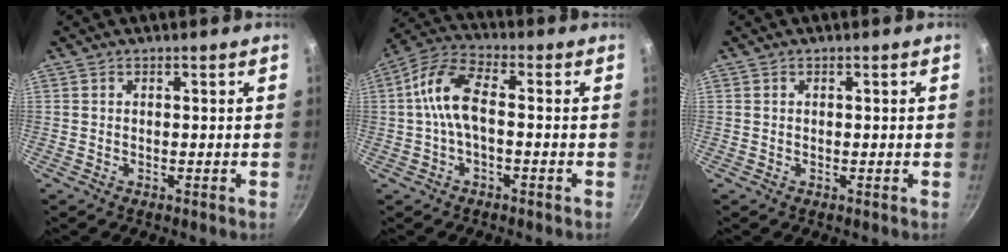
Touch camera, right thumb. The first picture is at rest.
{"total": 9.2, "force": [-0.7, 4.3, 8.1], "torque": [-0.168, 0.036, -0.027]}
{"total": 0.0}